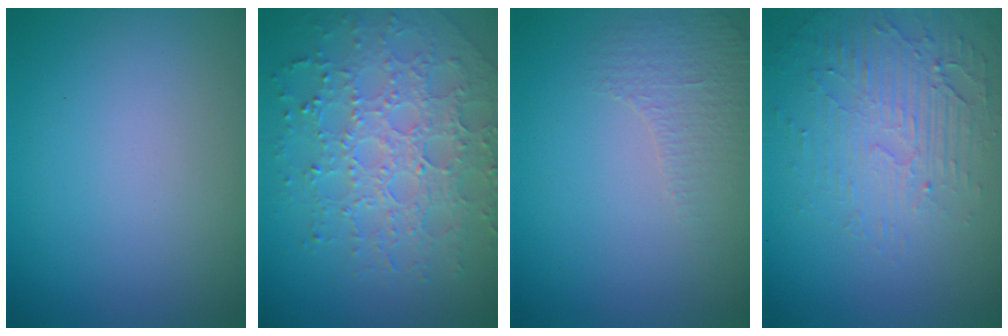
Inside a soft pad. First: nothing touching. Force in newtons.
{"total": 7.2, "press": 5.1, "slide": 5.1}
{"total": 1.1, "press": 0.7, "slide": 0.8}
{"total": 4.7, "press": 3.2, "slide": 3.5}